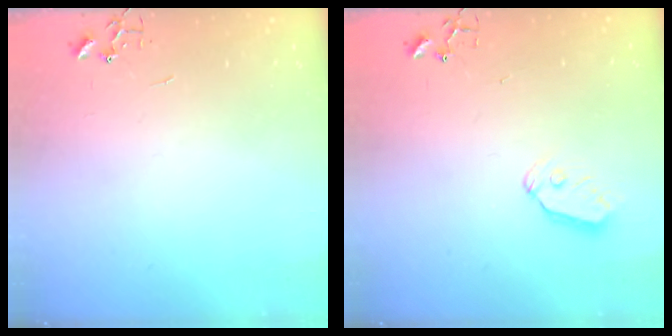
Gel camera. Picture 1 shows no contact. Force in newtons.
{"total": 7.4, "press": 7.4, "slide": 0.5}